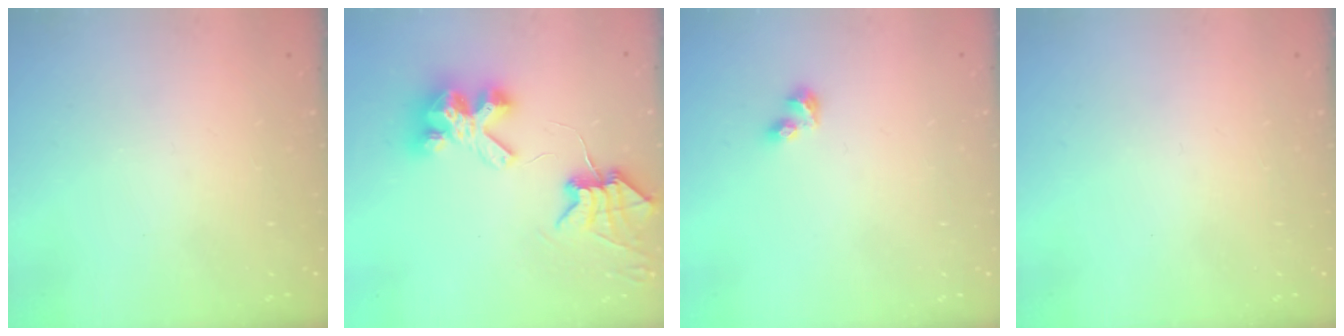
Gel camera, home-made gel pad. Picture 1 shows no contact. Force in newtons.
{"total": 8.9, "press": 8.9, "slide": 0.8}
{"total": 3.4, "press": 3.3, "slide": 1.0}
{"total": 0.0}